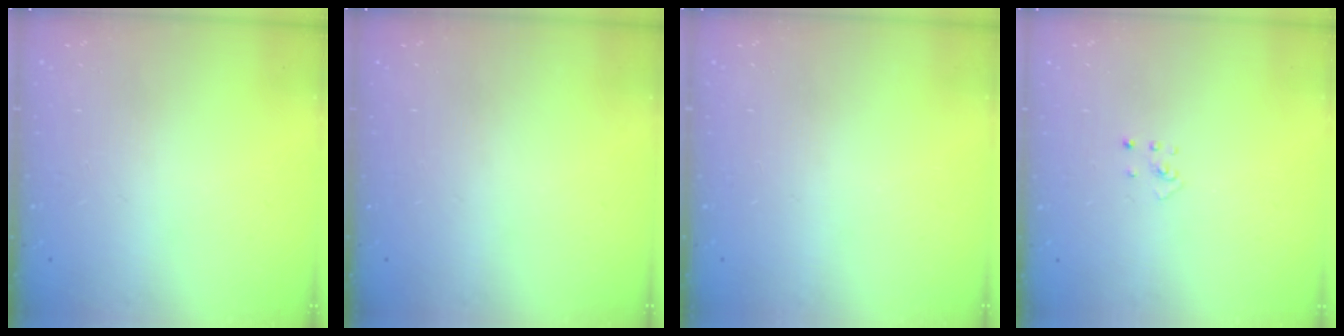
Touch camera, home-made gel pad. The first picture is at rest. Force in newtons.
{"total": 0.0}
{"total": 0.0}
{"total": 2.0, "press": 2.0, "slide": 0.3}